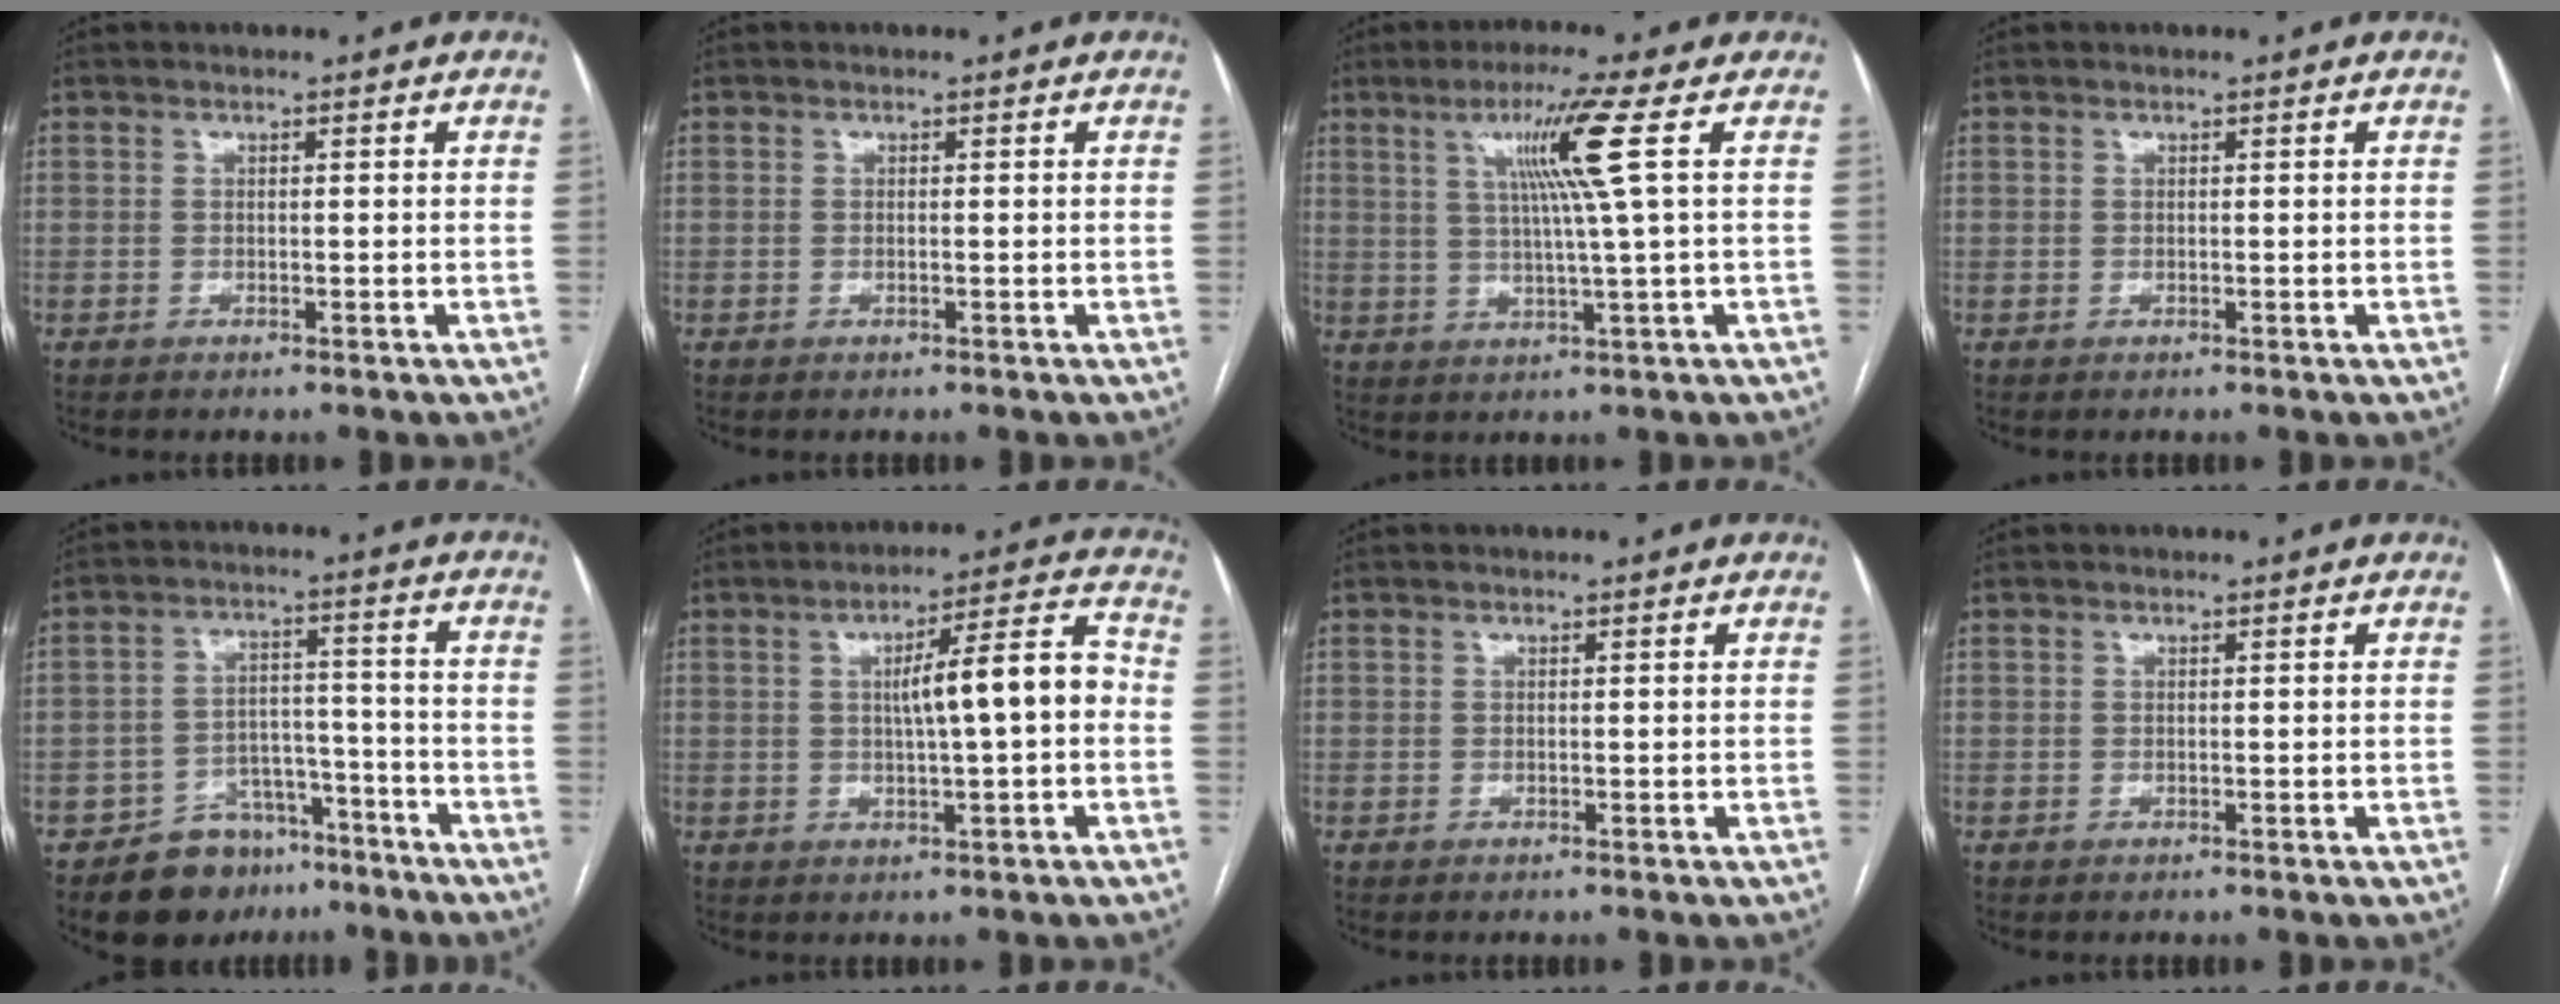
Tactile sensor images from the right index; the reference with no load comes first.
{"total": 0.0}
{"total": 8.4, "force": [2.7, -2.2, 7.6], "torque": [-0.137, 0.001, 0.054]}
{"total": 0.0}
{"total": 9.8, "force": [-7.1, 6.2, 2.5], "torque": [-0.026, 0.036, -0.106]}
{"total": 9.4, "force": [0.0, 0.8, 9.4], "torque": [-0.139, 0.023, -0.001]}
{"total": 0.0}
{"total": 0.0}